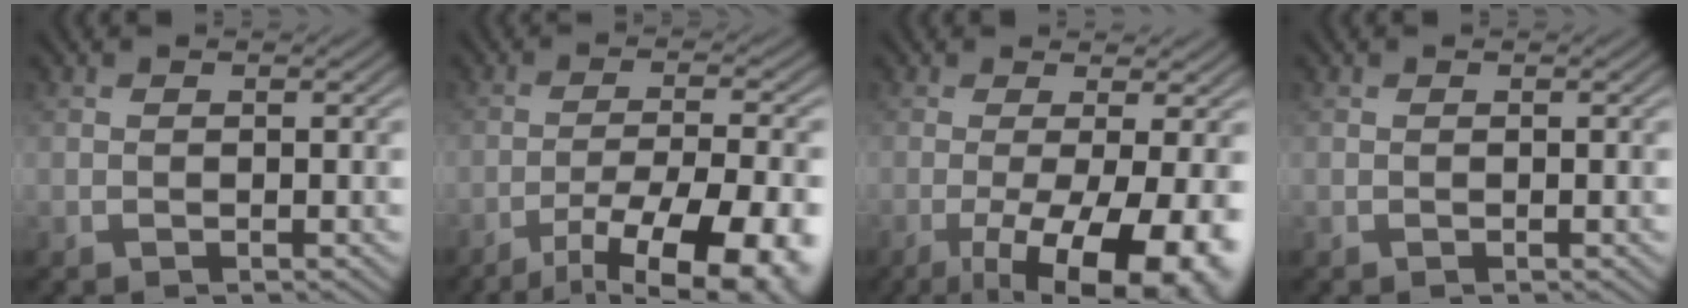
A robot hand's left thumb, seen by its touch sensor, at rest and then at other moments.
{"total": 14.6, "force": [-9.3, 4.0, 10.5], "torque": [-0.174, -0.029, -0.124]}
{"total": 13.0, "force": [-4.4, 3.7, 11.7], "torque": [-0.162, -0.009, -0.055]}
{"total": 0.0}